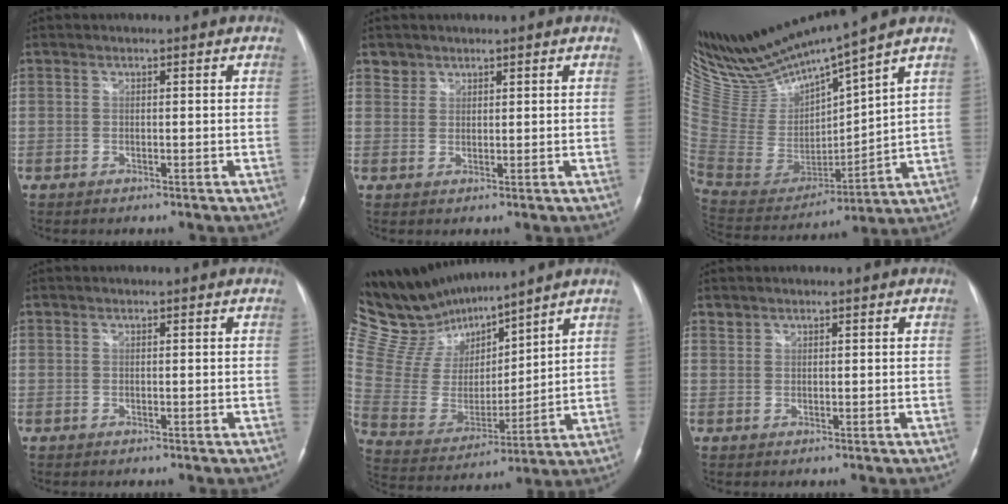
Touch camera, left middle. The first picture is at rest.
{"total": 1.9, "force": [1.4, 1.2, -0.3], "torque": [0.014, 0.007, 0.020]}
{"total": 16.7, "force": [15.3, -0.7, 6.6], "torque": [-0.145, -0.031, 0.312]}
{"total": 0.0}
{"total": 16.5, "force": [15.4, 3.2, 5.2], "torque": [-0.117, 0.003, 0.303]}
{"total": 0.8, "force": [0.7, 0.4, -0.1], "torque": [0.003, 0.005, 0.013]}